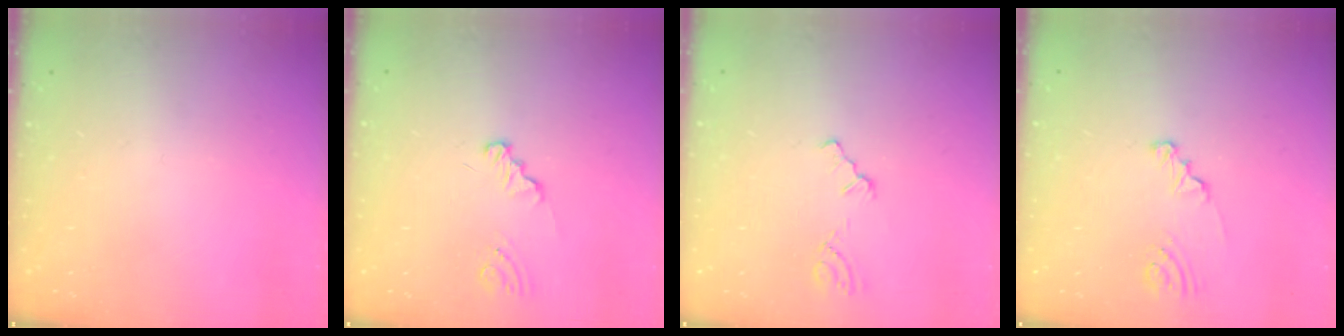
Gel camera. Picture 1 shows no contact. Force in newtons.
{"total": 1.1, "press": 1.1, "slide": 0.1}
{"total": 1.8, "press": 1.8, "slide": 0.3}
{"total": 2.0, "press": 2.0, "slide": 0.2}